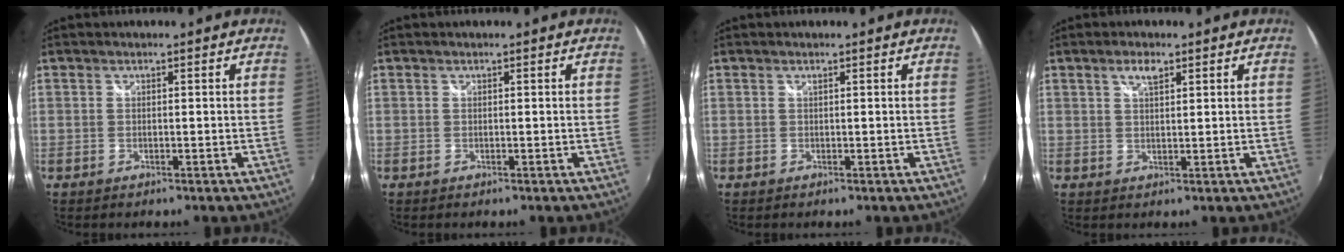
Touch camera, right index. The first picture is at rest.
{"total": 0.0}
{"total": 0.0}
{"total": 2.8, "force": [1.7, 1.0, 2.0], "torque": [-0.034, 0.004, 0.028]}